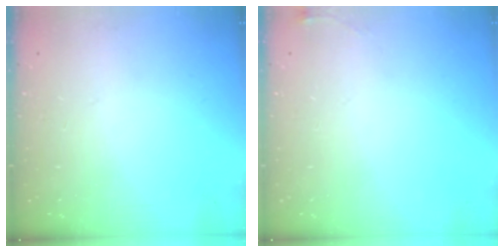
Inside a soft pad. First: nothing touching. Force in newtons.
{"total": 3.7, "press": 3.7, "slide": 0.5}